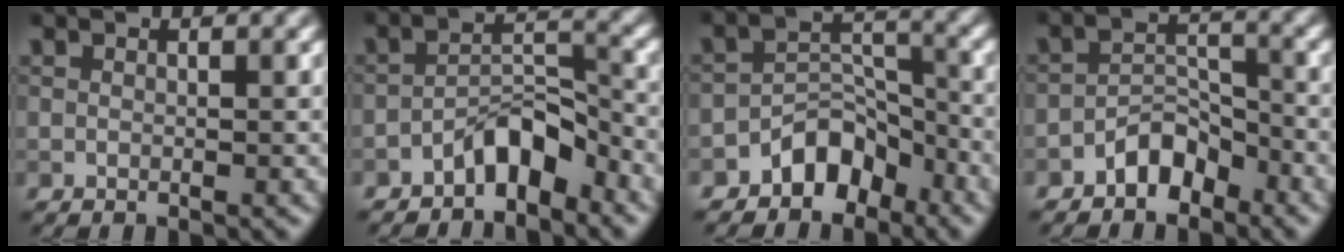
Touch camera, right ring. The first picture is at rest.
{"total": 3.8, "force": [-2.7, 1.4, 2.2], "torque": [-0.030, 0.021, -0.050]}
{"total": 4.4, "force": [-3.1, 2.7, 1.6], "torque": [-0.008, 0.011, -0.055]}
{"total": 3.2, "force": [-2.4, 1.7, 1.4], "torque": [-0.018, 0.016, -0.045]}